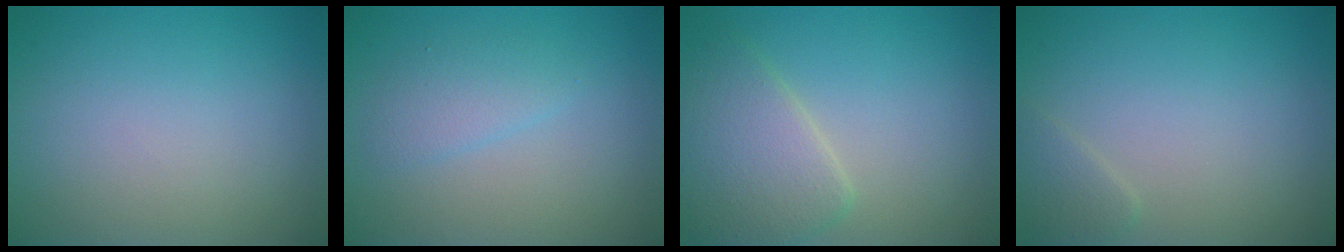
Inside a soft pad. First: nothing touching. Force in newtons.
{"total": 1.9, "press": 1.9, "slide": 0.1}
{"total": 4.7, "press": 4.7, "slide": 0.2}
{"total": 1.2, "press": 1.2, "slide": 0.0}